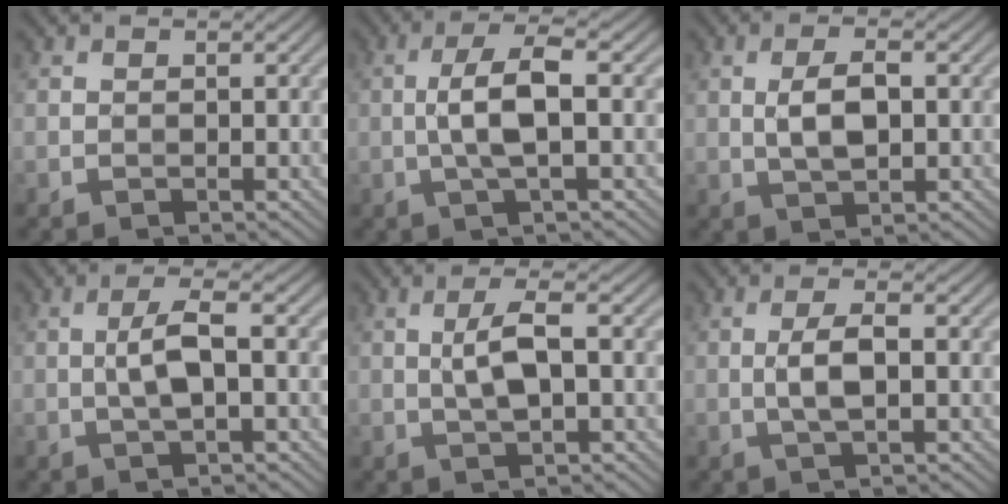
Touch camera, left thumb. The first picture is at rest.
{"total": 5.8, "force": [-0.4, 1.4, 5.6], "torque": [-0.111, 0.012, -0.014]}
{"total": 4.6, "force": [0.2, 2.0, 4.1], "torque": [-0.086, 0.001, 0.006]}
{"total": 4.3, "force": [-0.3, 1.1, 4.1], "torque": [-0.085, 0.009, -0.009]}
{"total": 4.5, "force": [0.2, 1.2, 4.3], "torque": [-0.090, 0.008, 0.002]}
{"total": 3.8, "force": [-0.3, 1.1, 3.7], "torque": [-0.077, 0.004, -0.008]}